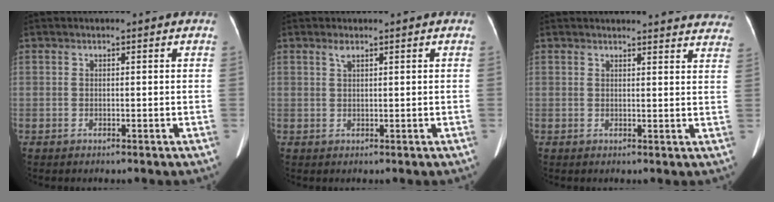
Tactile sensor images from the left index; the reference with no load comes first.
{"total": 1.0, "force": [0.7, 0.3, 0.7], "torque": [-0.016, 0.008, 0.018]}
{"total": 18.8, "force": [18.1, 3.4, 3.7], "torque": [-0.027, -0.047, 0.184]}